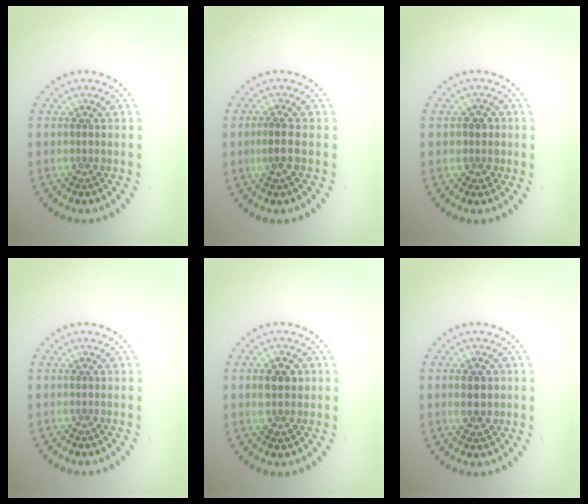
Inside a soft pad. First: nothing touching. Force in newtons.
{"total": 1.9, "press": 1.7, "slide": 0.7}
{"total": 1.7, "press": 1.5, "slide": 0.7}
{"total": 0.0}
{"total": 2.5, "press": 2.5, "slide": 0.3}
{"total": 2.7, "press": 2.6, "slide": 0.3}